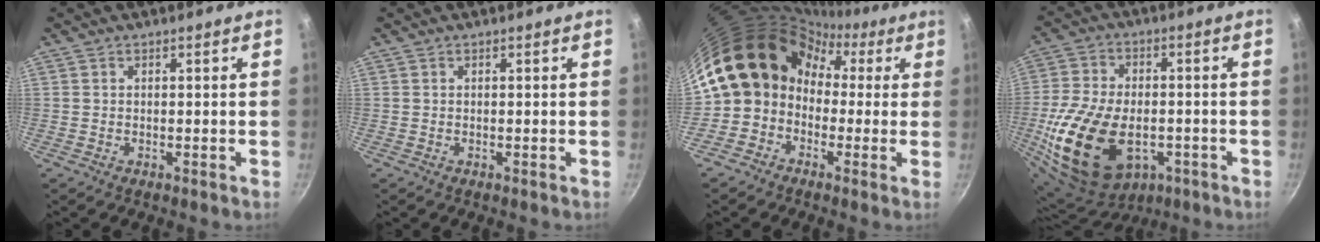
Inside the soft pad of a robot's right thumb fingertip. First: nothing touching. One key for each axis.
{"total": 0.0}
{"total": 17.0, "fx": 0.5, "fy": 14.6, "fz": 8.7, "tx": -0.119, "ty": 0.058, "tz": -0.013}
{"total": 22.7, "fx": -5.8, "fy": 14.4, "fz": 16.5, "tx": -0.313, "ty": 0.015, "tz": -0.086}